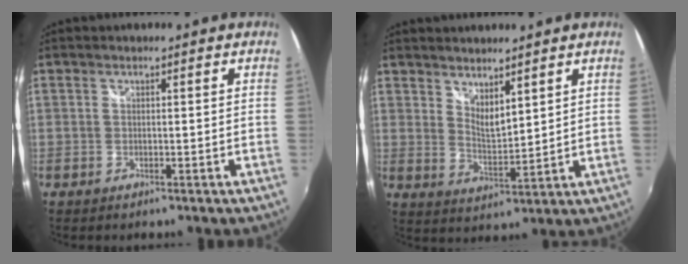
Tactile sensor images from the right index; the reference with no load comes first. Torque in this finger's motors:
{"motor_torque": [-0.08, -0.01, -0.02, 0.01]}